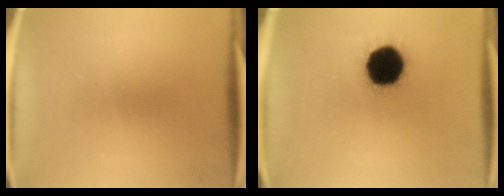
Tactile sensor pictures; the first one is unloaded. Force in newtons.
{"total": 18.4}